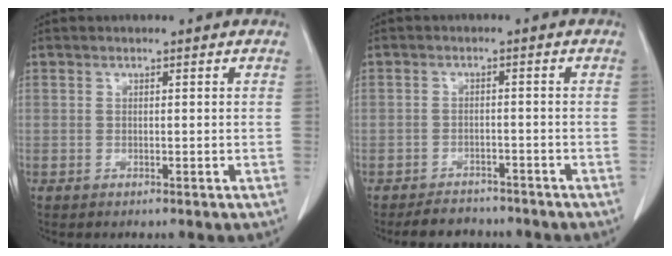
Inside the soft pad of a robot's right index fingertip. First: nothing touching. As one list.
[{"total": 4.6, "force": [-4.0, 2.1, 0.4], "torque": [-0.005, 0.001, -0.061]}]